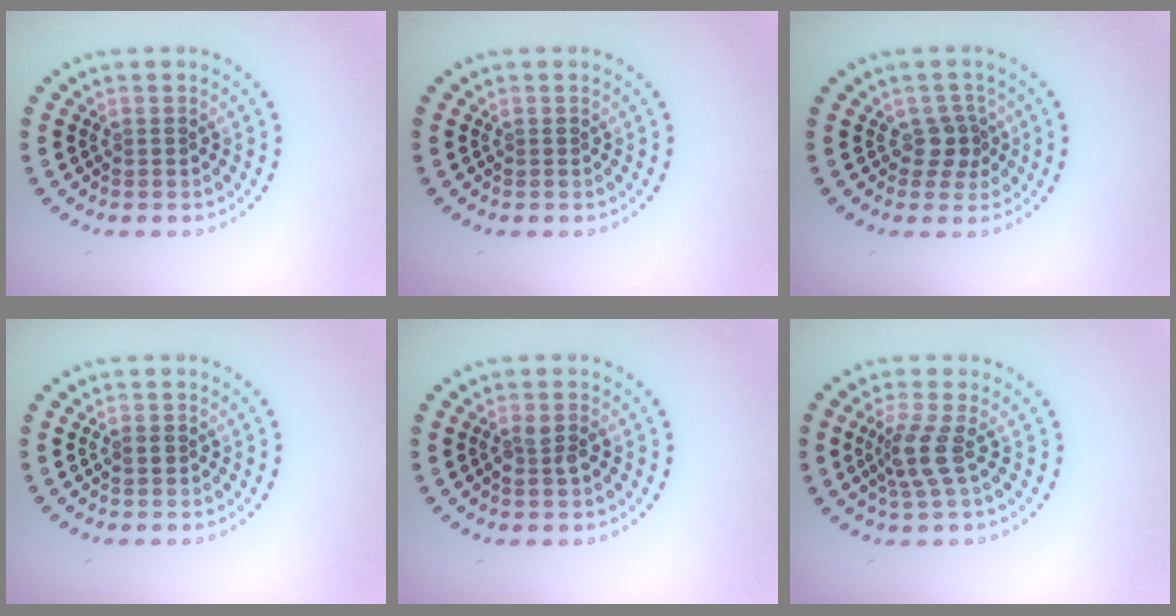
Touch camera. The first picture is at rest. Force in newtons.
{"total": 0.0}
{"total": 2.1, "press": 1.6, "slide": 1.3}
{"total": 1.0, "press": 0.9, "slide": 0.2}
{"total": 1.3, "press": 1.3, "slide": 0.3}
{"total": 2.8, "press": 2.2, "slide": 1.8}